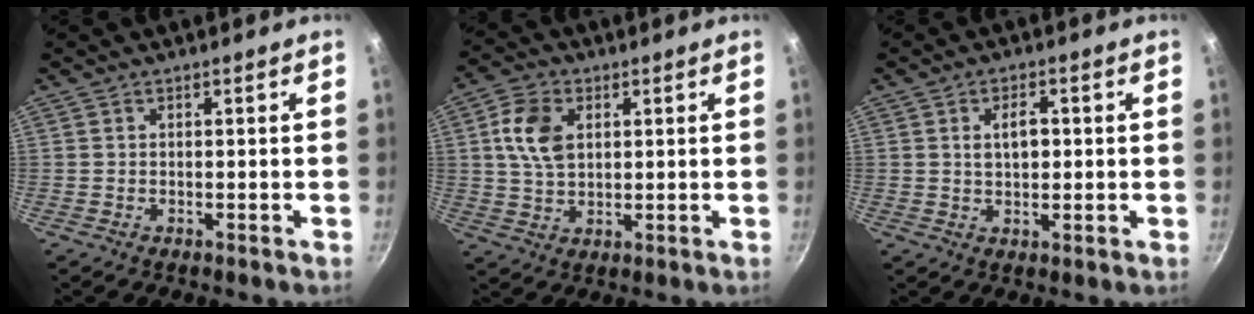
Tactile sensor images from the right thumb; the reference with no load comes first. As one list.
[{"total": 8.6, "force": [2.1, 5.8, 6.0], "torque": [-0.103, 0.004, 0.036]}, {"total": 4.8, "force": [0.7, 2.8, 3.9], "torque": [-0.054, 0.003, 0.010]}]